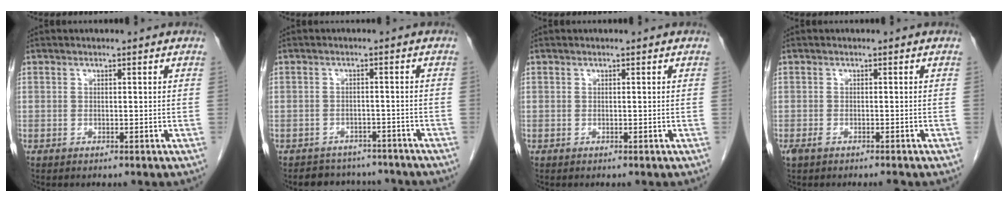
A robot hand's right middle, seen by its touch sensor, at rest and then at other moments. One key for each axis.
{"total": 6.8, "fx": -6.2, "fy": 2.9, "fz": 0.3, "tx": 0.004, "ty": 0.013, "tz": -0.076}
{"total": 0.0}
{"total": 2.2, "fx": -1.7, "fy": 0.5, "fz": 1.3, "tx": -0.024, "ty": -0.005, "tz": -0.027}